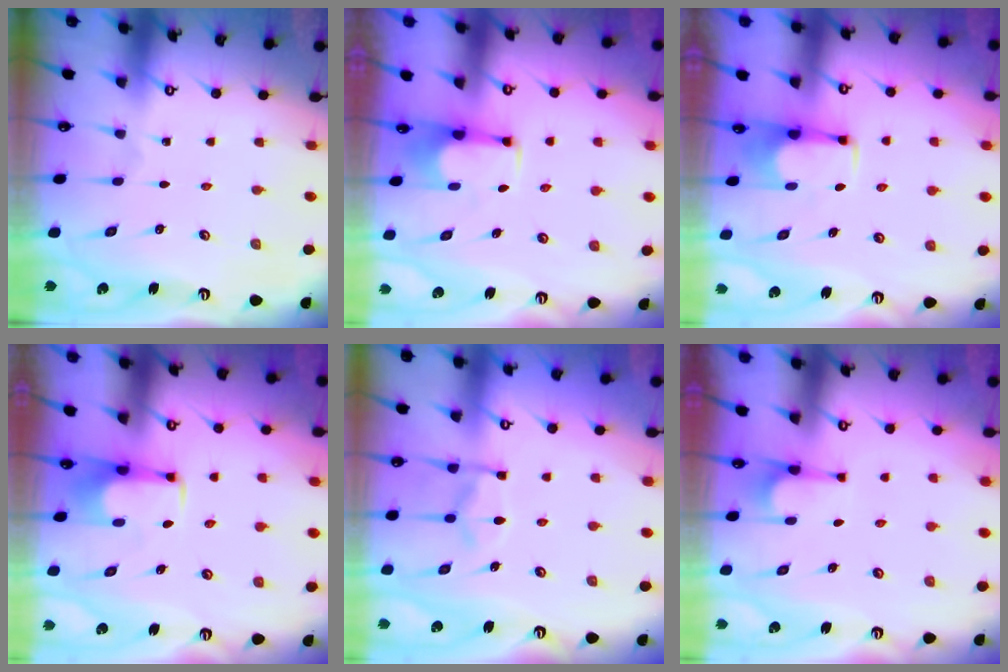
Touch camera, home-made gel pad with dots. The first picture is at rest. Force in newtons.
{"total": 2.8, "press": 2.5, "slide": 1.1}
{"total": 2.8, "press": 2.8, "slide": 0.3}
{"total": 2.2, "press": 2.1, "slide": 0.4}
{"total": 5.9, "press": 5.7, "slide": 1.8}
{"total": 2.9, "press": 2.7, "slide": 1.1}